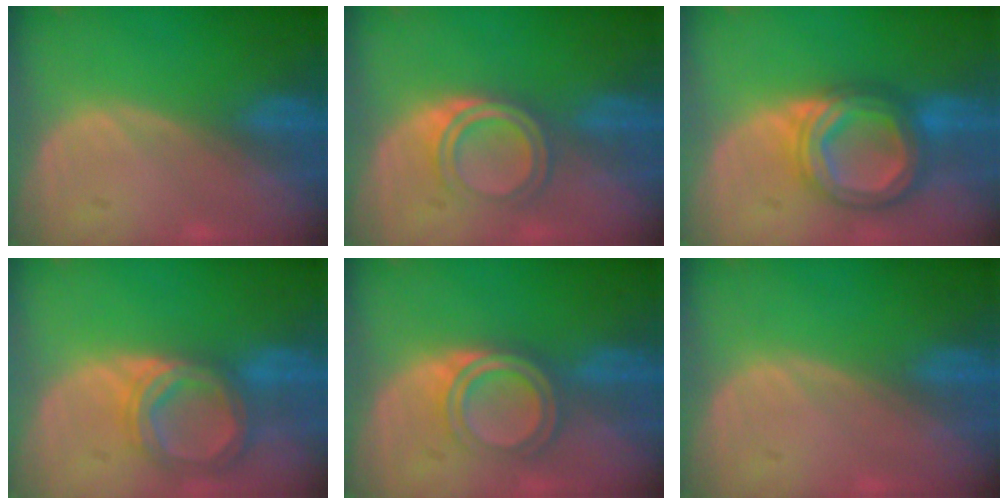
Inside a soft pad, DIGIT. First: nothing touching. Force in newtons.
{"total": 4.4, "press": 4.4, "slide": 0.2}
{"total": 8.4, "press": 8.4, "slide": 0.8}
{"total": 6.6, "press": 6.1, "slide": 2.5}
{"total": 5.3, "press": 4.9, "slide": 2.0}
{"total": 0.0}